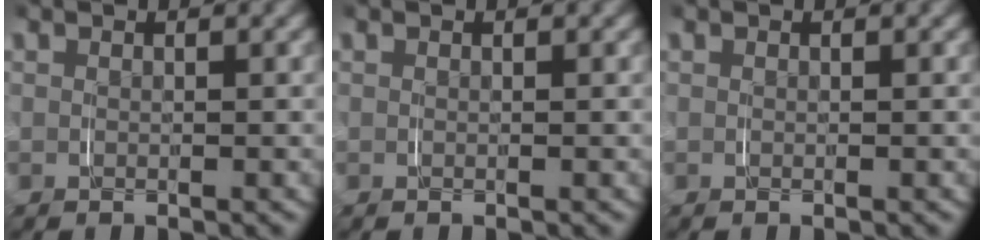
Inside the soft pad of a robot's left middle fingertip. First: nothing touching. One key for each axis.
{"total": 0.0}
{"total": 0.0}